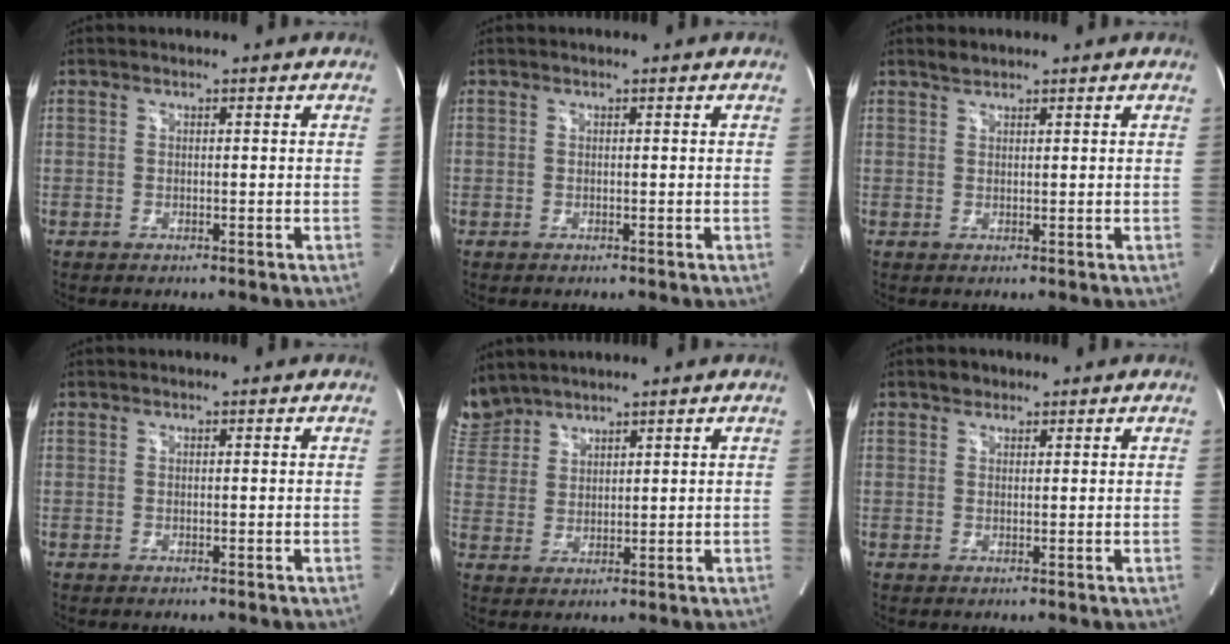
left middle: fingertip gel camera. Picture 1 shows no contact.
{"total": 0.0}
{"total": 1.3, "force": [1.2, 0.3, 0.3], "torque": [-0.011, 0.004, 0.025]}
{"total": 0.0}
{"total": 6.4, "force": [6.1, 2.0, 0.2], "torque": [-0.017, 0.014, 0.137]}
{"total": 1.6, "force": [1.2, 1.0, 0.3], "torque": [-0.007, 0.004, 0.017]}